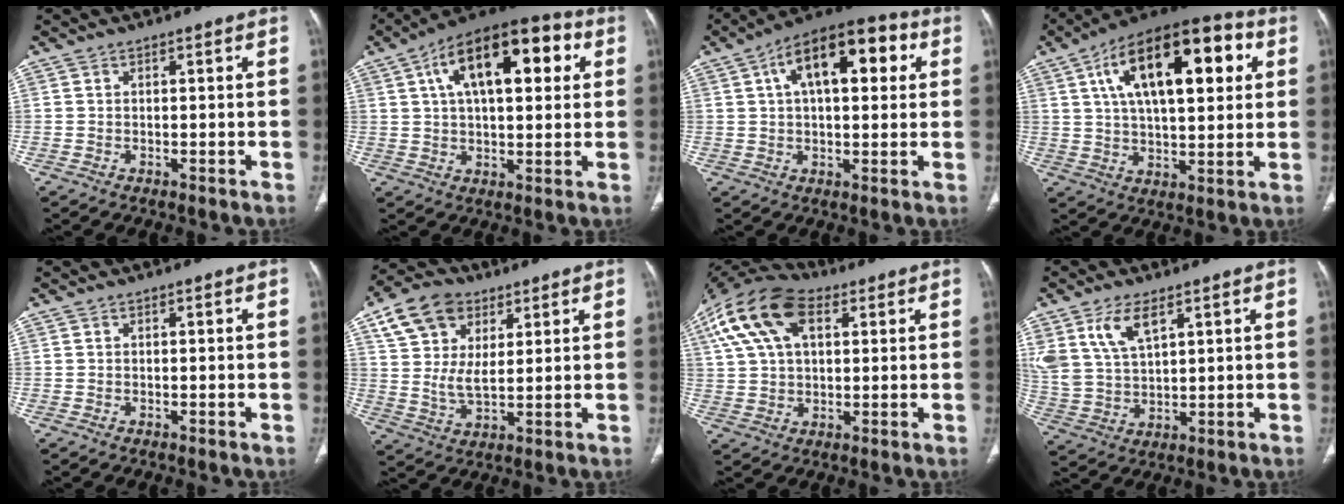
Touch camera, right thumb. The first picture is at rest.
{"total": 19.8, "force": [6.2, 9.4, 16.3], "torque": [-0.231, 0.021, 0.088]}
{"total": 17.0, "force": [5.2, 8.4, 13.9], "torque": [-0.185, 0.026, 0.071]}
{"total": 23.1, "force": [7.3, 10.5, 19.2], "torque": [-0.289, 0.012, 0.109]}
{"total": 0.0}
{"total": 12.4, "force": [5.8, 7.9, 7.5], "torque": [-0.123, -0.013, 0.108]}
{"total": 17.2, "force": [7.0, 9.5, 12.5], "torque": [-0.247, 0.020, 0.123]}
{"total": 9.5, "force": [5.2, 4.6, 6.5], "torque": [-0.132, -0.017, 0.113]}